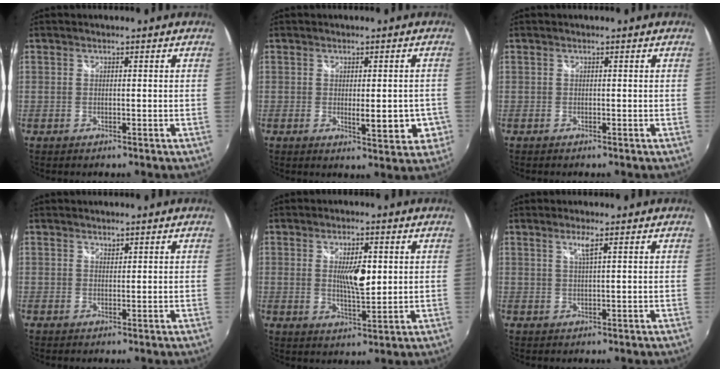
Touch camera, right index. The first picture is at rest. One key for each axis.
{"total": 7.3, "fx": -1.9, "fy": 2.6, "fz": 6.6, "tx": -0.094, "ty": -0.019, "tz": -0.020}
{"total": 0.0}
{"total": 0.9, "fx": 0.8, "fy": 0.3, "fz": 0.1, "tx": -0.002, "ty": 0.000, "tz": 0.014}
{"total": 6.6, "fx": 1.2, "fy": 2.5, "fz": 6.0, "tx": -0.098, "ty": -0.002, "tz": 0.021}
{"total": 2.1, "fx": 1.1, "fy": -0.2, "fz": 1.8, "tx": -0.033, "ty": -0.002, "tz": 0.021}